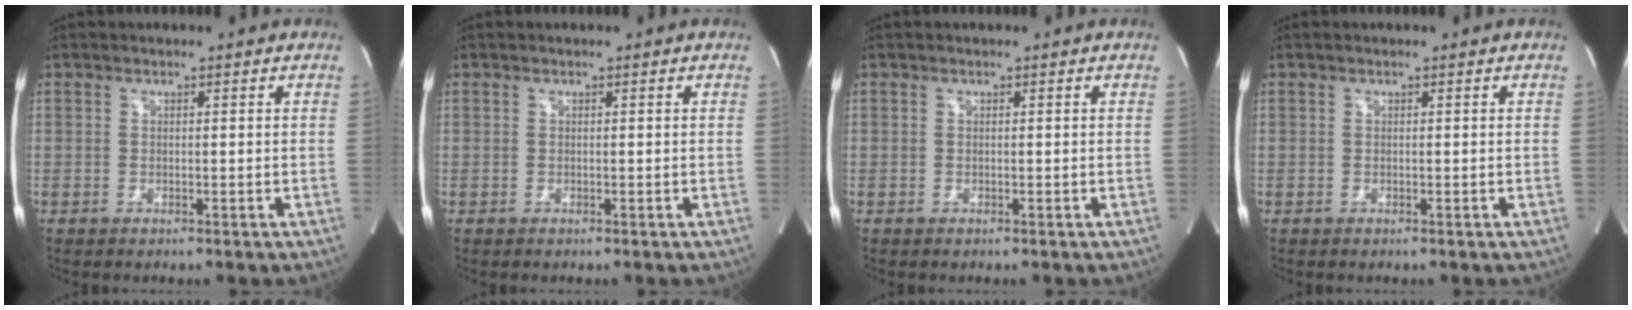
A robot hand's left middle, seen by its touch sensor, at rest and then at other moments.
{"total": 0.0}
{"total": 0.0}
{"total": 0.0}